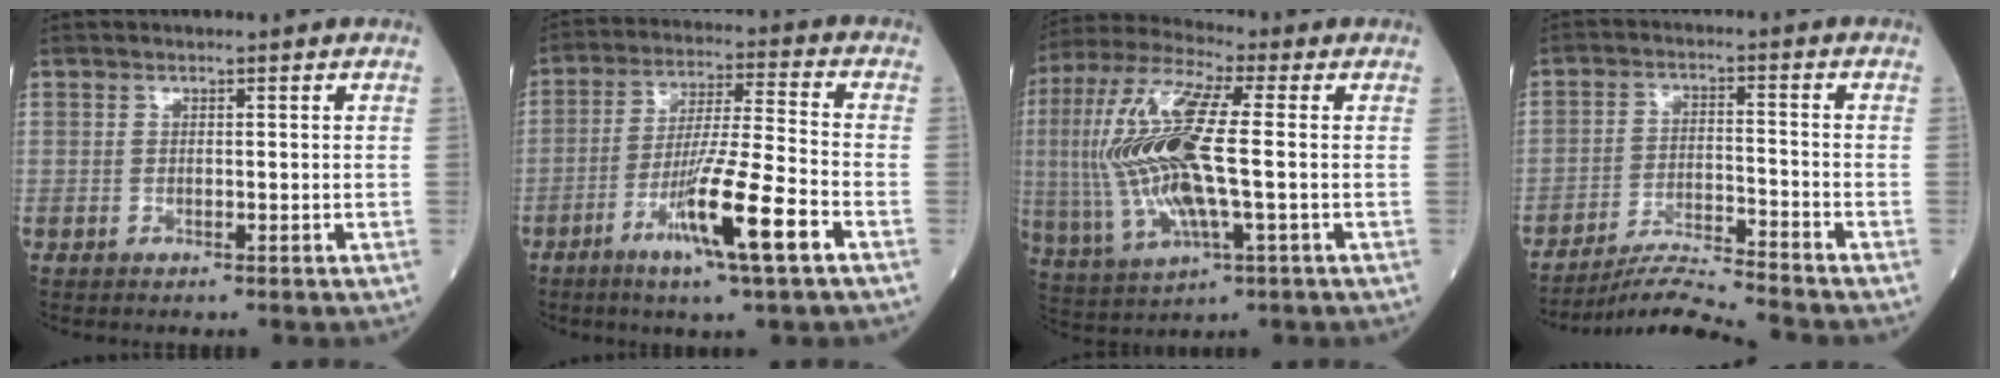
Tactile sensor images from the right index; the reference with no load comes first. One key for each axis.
{"total": 12.3, "fx": -5.8, "fy": -0.3, "fz": 10.9, "tx": -0.199, "ty": -0.015, "tz": -0.104}
{"total": 17.7, "fx": 0.0, "fy": 3.6, "fz": 17.3, "tx": -0.387, "ty": 0.006, "tz": 0.001}
{"total": 7.4, "fx": -7.1, "fy": -2.0, "fz": 0.9, "tx": -0.016, "ty": -0.008, "tz": -0.129}